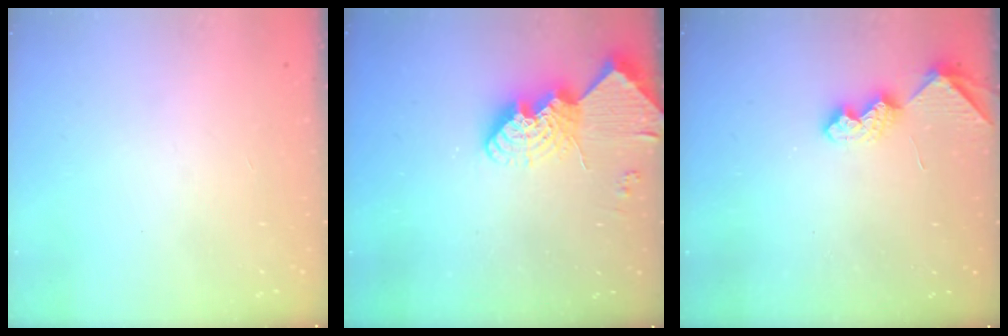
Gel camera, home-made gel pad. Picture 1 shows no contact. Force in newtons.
{"total": 12.9, "press": 12.9, "slide": 1.3}
{"total": 6.6, "press": 6.6, "slide": 0.3}